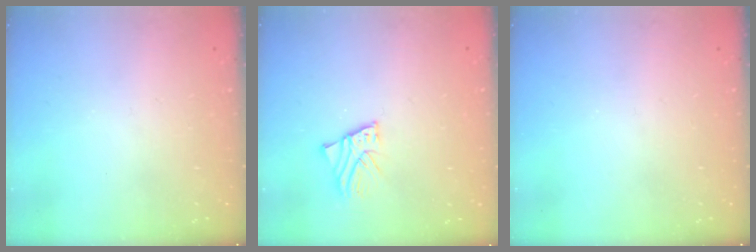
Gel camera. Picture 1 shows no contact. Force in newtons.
{"total": 2.5, "press": 2.5, "slide": 0.1}
{"total": 0.0}